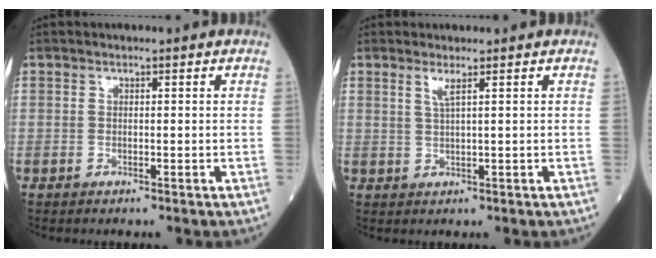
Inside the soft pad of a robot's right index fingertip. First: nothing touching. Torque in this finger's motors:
{"motor_torque": [-0.09, -0.09, -0.04, 0.02]}